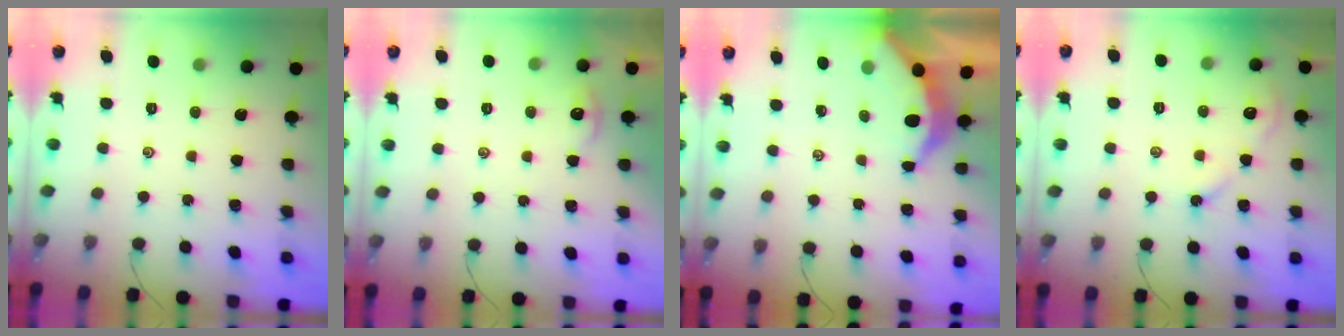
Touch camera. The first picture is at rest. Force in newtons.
{"total": 2.4, "press": 2.3, "slide": 0.4}
{"total": 3.6, "press": 3.6, "slide": 0.4}
{"total": 4.5, "press": 4.5, "slide": 0.7}